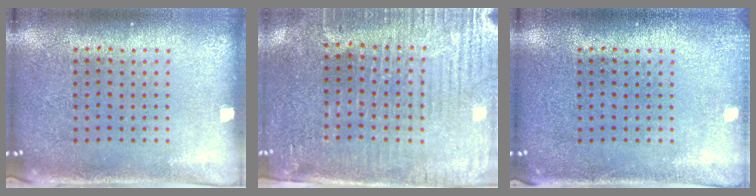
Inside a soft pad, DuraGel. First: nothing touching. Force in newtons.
{"total": 3.7, "press": 3.4, "slide": 1.5}
{"total": 1.1, "press": 1.1, "slide": 0.3}